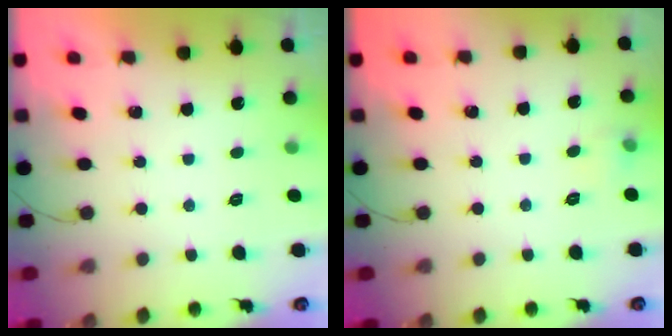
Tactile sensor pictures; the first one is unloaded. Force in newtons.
{"total": 4.2, "press": 3.9, "slide": 1.6}